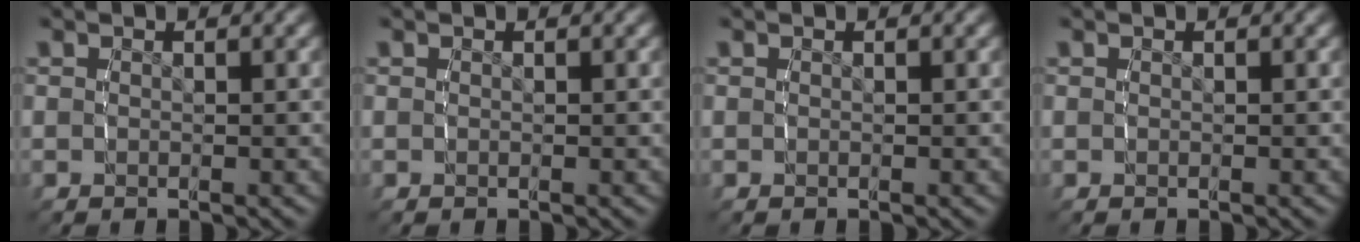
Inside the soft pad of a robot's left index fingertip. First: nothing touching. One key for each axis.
{"total": 0.0}
{"total": 0.0}
{"total": 0.0}